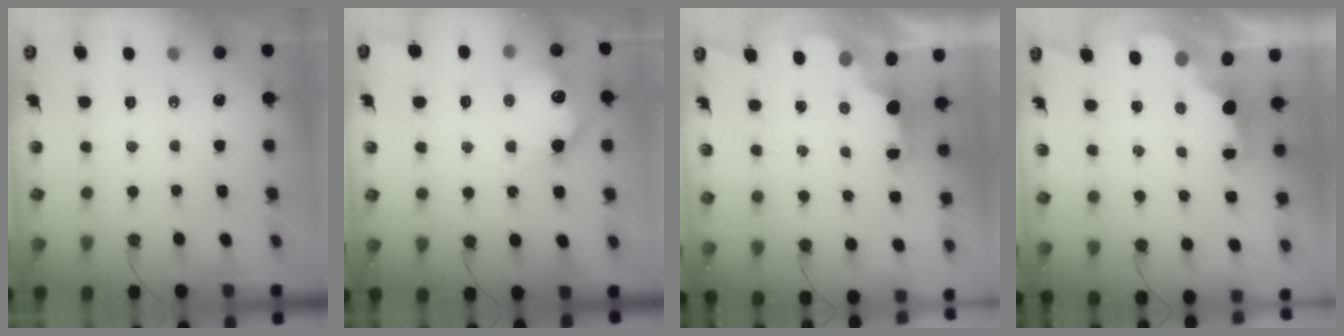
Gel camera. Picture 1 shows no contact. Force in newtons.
{"total": 16.0, "press": 16.0, "slide": 1.0}
{"total": 2.3, "press": 2.2, "slide": 0.7}
{"total": 2.2, "press": 2.1, "slide": 0.8}